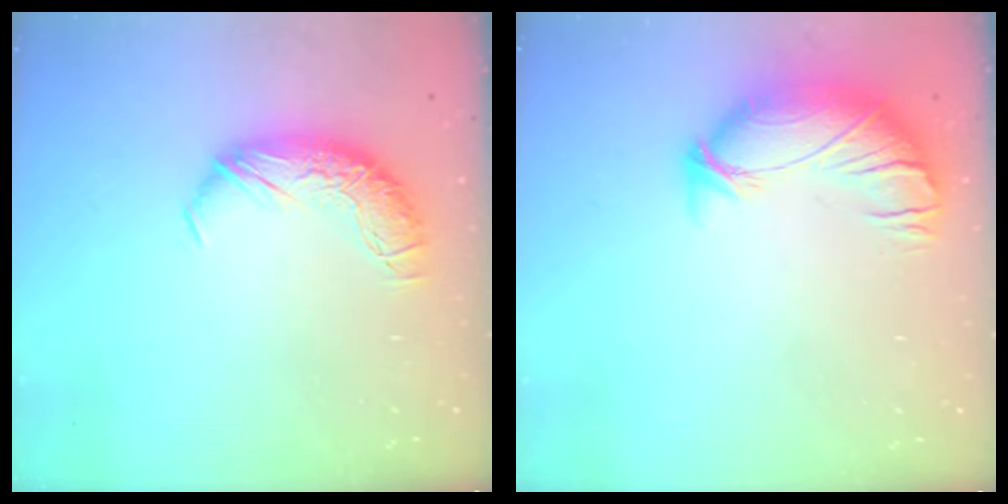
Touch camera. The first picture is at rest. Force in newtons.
{"total": 3.8, "press": 3.1, "slide": 2.2}